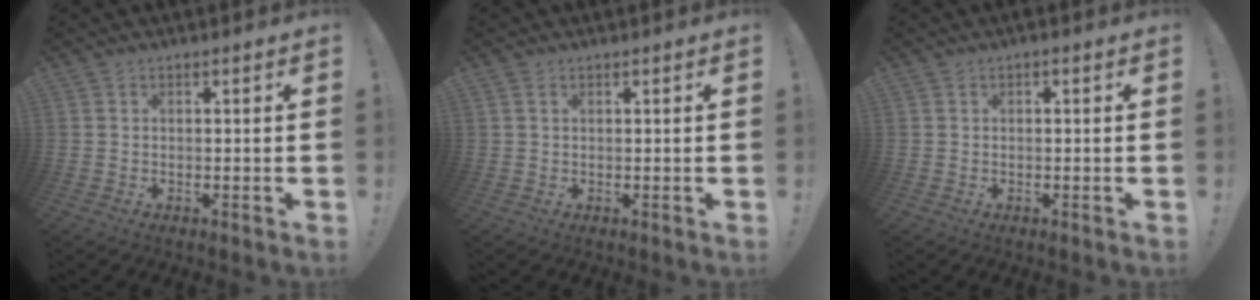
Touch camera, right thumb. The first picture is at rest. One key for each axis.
{"total": 1.1, "fx": 0.6, "fy": 0.6, "fz": 0.6, "tx": -0.019, "ty": 0.005, "tz": 0.014}
{"total": 0.8, "fx": -0.7, "fy": 0.4, "fz": 0.2, "tx": -0.002, "ty": 0.003, "tz": -0.013}